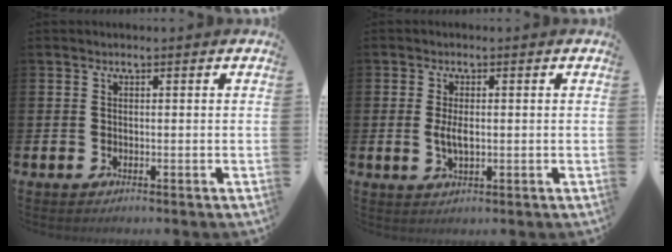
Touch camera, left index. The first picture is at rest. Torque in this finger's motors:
{"motor_torque": [0.79, 0.14, 0.09, 0.13]}